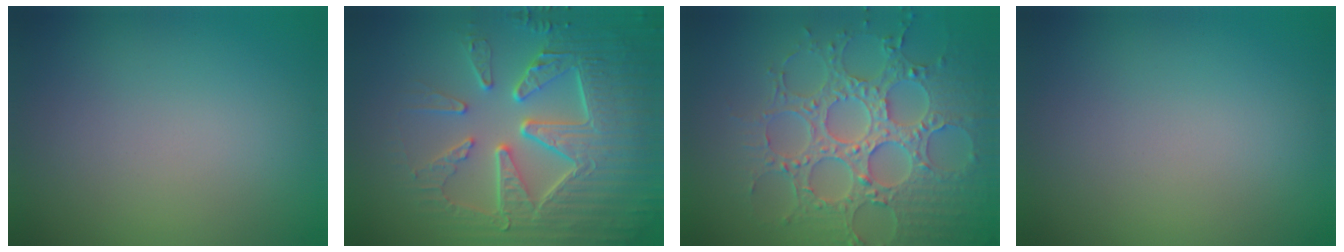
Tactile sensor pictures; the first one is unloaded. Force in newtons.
{"total": 9.3, "press": 6.4, "slide": 6.7}
{"total": 7.5, "press": 6.0, "slide": 4.4}
{"total": 0.0}